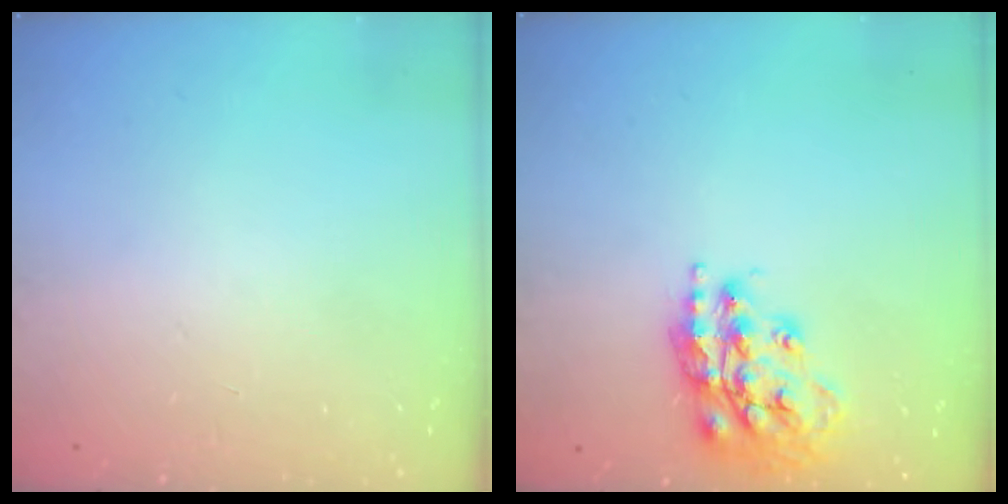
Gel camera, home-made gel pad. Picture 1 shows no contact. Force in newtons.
{"total": 17.3, "press": 17.2, "slide": 1.7}